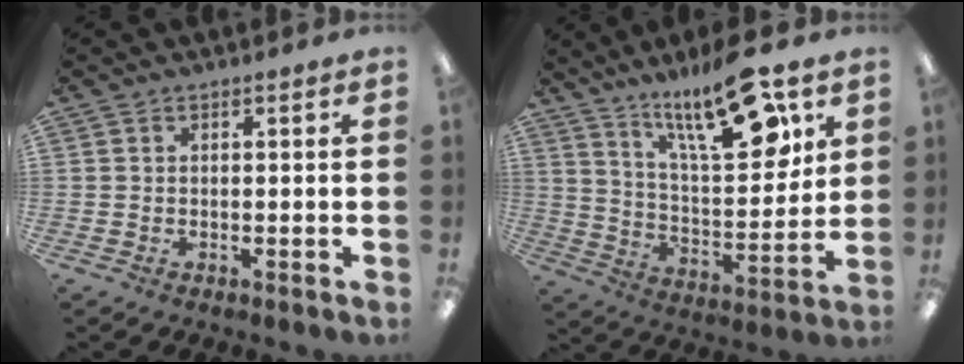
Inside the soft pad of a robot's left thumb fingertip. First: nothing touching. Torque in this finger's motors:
{"motor_torque": [0.16, 0.27, 1.22, -1.55, 0.17]}